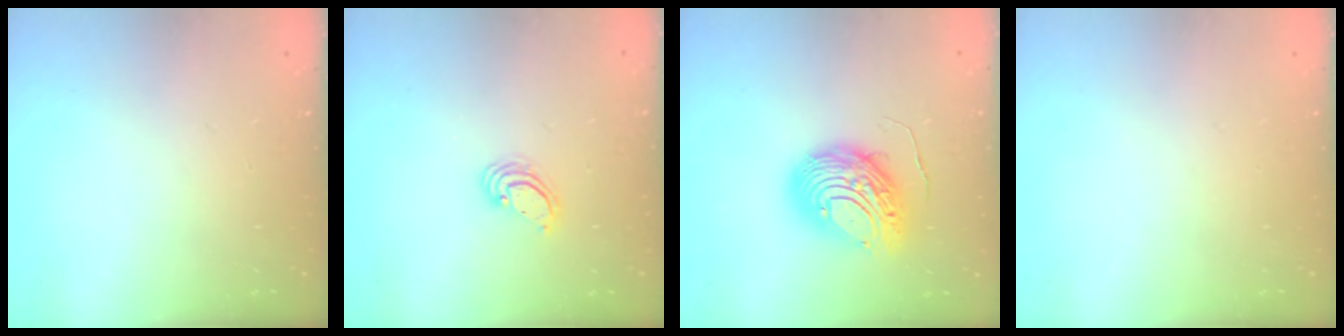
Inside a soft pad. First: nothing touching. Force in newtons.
{"total": 3.8, "press": 3.8, "slide": 0.2}
{"total": 11.8, "press": 11.8, "slide": 1.3}
{"total": 0.0}